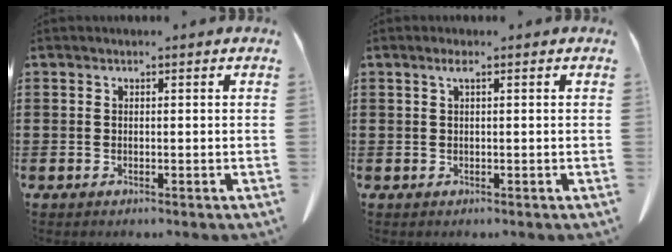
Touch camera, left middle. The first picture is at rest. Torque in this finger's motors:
{"motor_torque": [0.37, 0.20, 0.00, 0.00]}